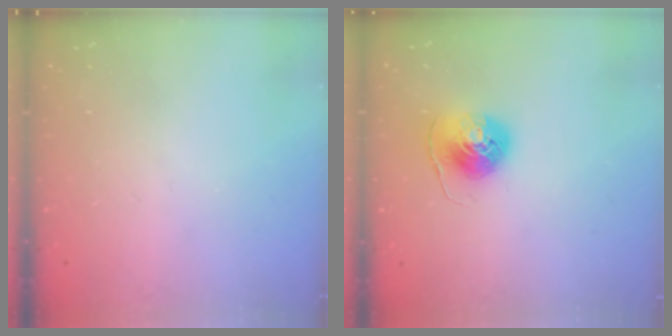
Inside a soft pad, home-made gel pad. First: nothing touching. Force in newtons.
{"total": 8.1, "press": 8.1, "slide": 0.4}